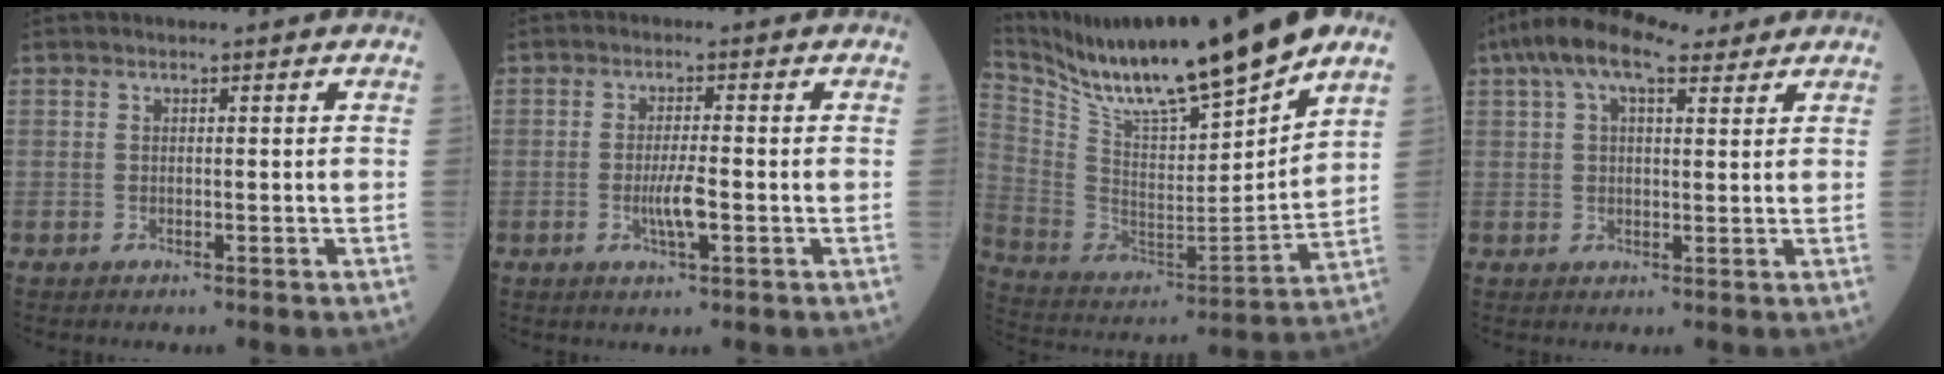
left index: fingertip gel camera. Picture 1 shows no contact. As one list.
[{"total": 3.6, "force": [-1.0, 0.4, 3.5], "torque": [-0.070, -0.004, -0.019]}, {"total": 22.8, "force": [18.8, 1.0, 12.9], "torque": [-0.238, -0.012, 0.331]}, {"total": 9.2, "force": [6.3, 3.1, 6.0], "torque": [-0.121, 0.044, 0.108]}]